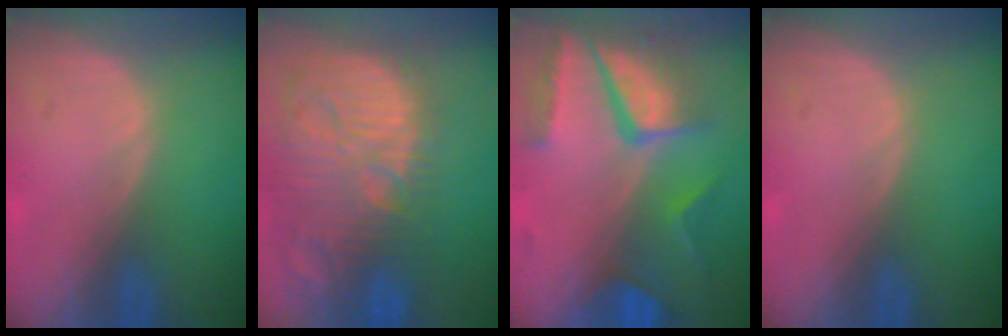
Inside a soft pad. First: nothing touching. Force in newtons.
{"total": 15.0, "press": 13.0, "slide": 7.4}
{"total": 10.4, "press": 8.8, "slide": 5.5}
{"total": 0.0}